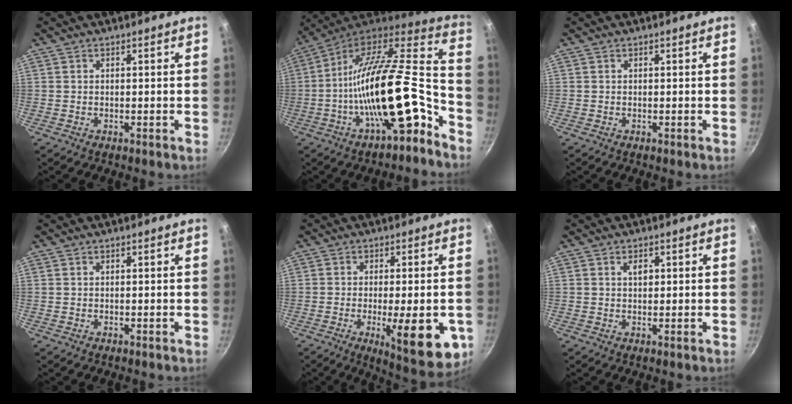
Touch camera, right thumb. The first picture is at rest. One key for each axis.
{"total": 23.8, "fx": -9.9, "fy": 7.8, "fz": 20.2, "tx": -0.292, "ty": 0.060, "tz": -0.181}
{"total": 0.0}
{"total": 0.0}
{"total": 14.5, "fx": -4.0, "fy": 4.5, "fz": 13.1, "tx": -0.153, "ty": -0.001, "tz": -0.047}
{"total": 2.0, "fx": 0.6, "fy": 1.2, "fz": 1.5, "tx": -0.016, "ty": -0.002, "tz": 0.008}